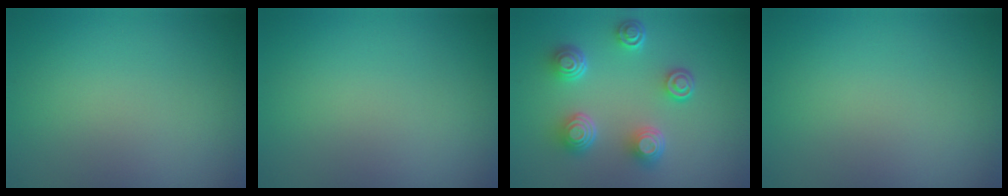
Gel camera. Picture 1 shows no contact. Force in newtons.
{"total": 0.0}
{"total": 5.0, "press": 3.8, "slide": 3.3}
{"total": 0.0}